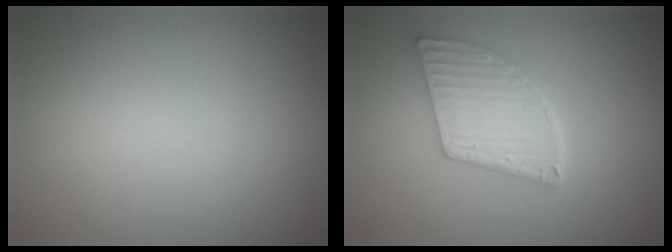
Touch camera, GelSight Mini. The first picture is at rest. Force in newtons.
{"total": 4.1, "press": 3.6, "slide": 1.8}